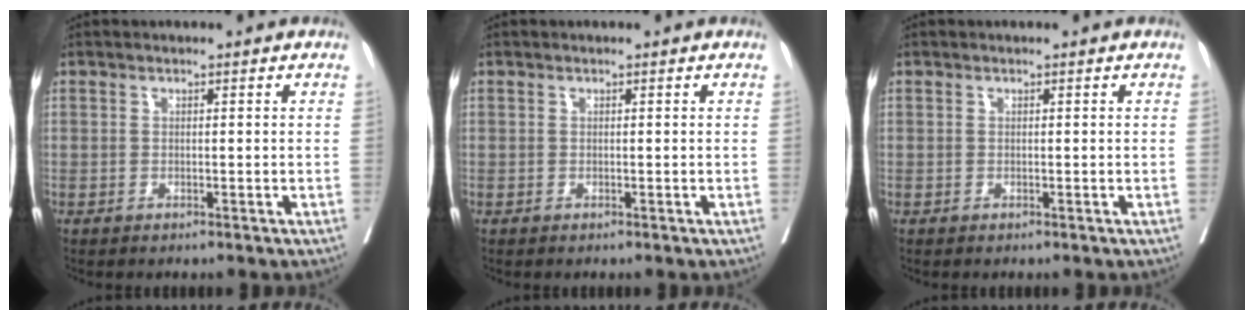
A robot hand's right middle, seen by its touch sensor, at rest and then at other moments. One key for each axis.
{"total": 0.0}
{"total": 0.0}